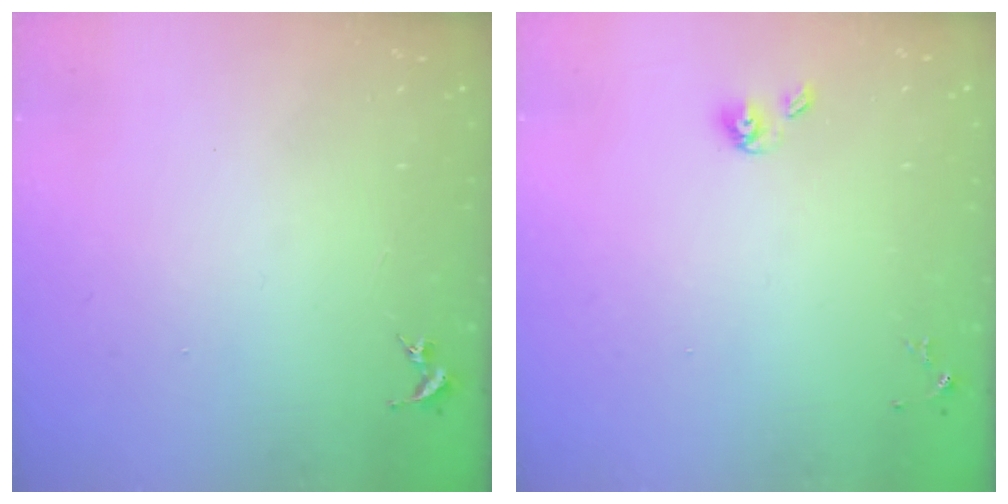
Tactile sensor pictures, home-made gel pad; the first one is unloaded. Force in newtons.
{"total": 5.2, "press": 4.6, "slide": 2.4}